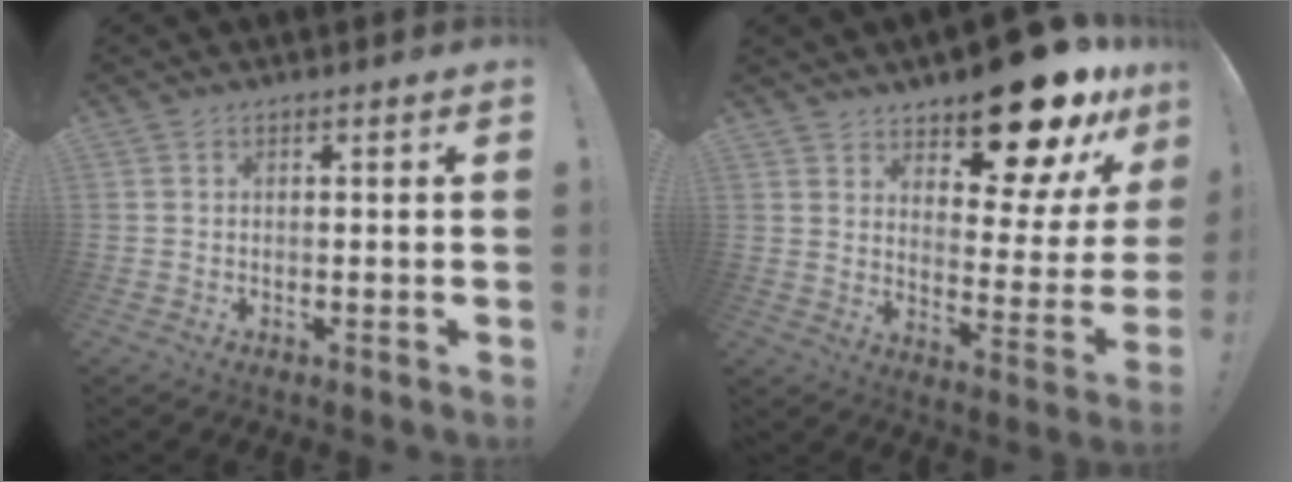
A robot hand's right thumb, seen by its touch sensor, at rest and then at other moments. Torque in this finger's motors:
{"motor_torque": [0.49, 1.13, 0.30, 0.20, 0.30]}